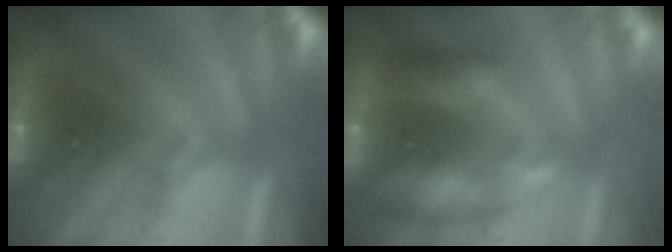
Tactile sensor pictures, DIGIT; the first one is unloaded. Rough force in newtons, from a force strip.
{"total": 2.4}